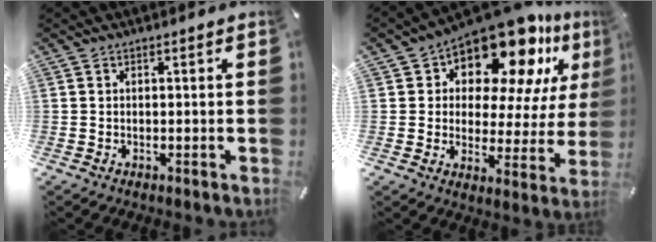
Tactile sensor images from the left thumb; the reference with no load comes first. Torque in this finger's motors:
{"motor_torque": [2.44, 2.57, 1.99, -0.70, 0.12]}